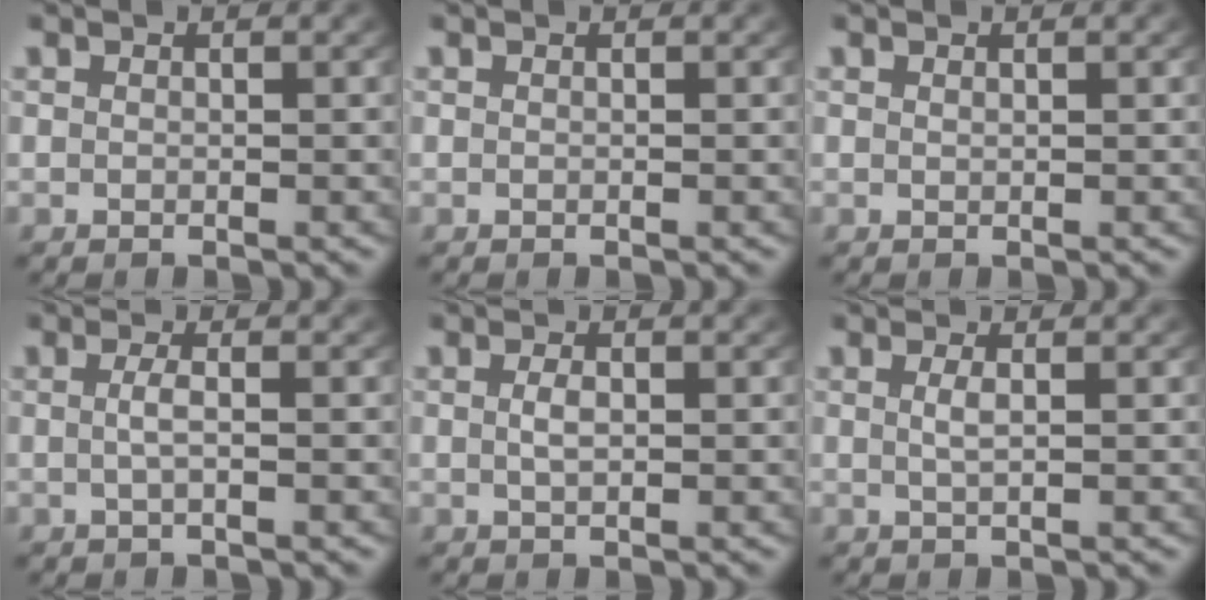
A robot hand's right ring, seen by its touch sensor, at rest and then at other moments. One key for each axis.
{"total": 0.0}
{"total": 0.0}
{"total": 1.4, "fx": -0.4, "fy": -0.2, "fz": 1.4, "tx": -0.034, "ty": -0.007, "tz": -0.002}
{"total": 1.1, "fx": -0.1, "fy": 0.3, "fz": 1.1, "tx": -0.027, "ty": -0.008, "tz": 0.004}
{"total": 1.2, "fx": 0.1, "fy": -0.1, "fz": 1.2, "tx": -0.030, "ty": -0.010, "tz": 0.008}